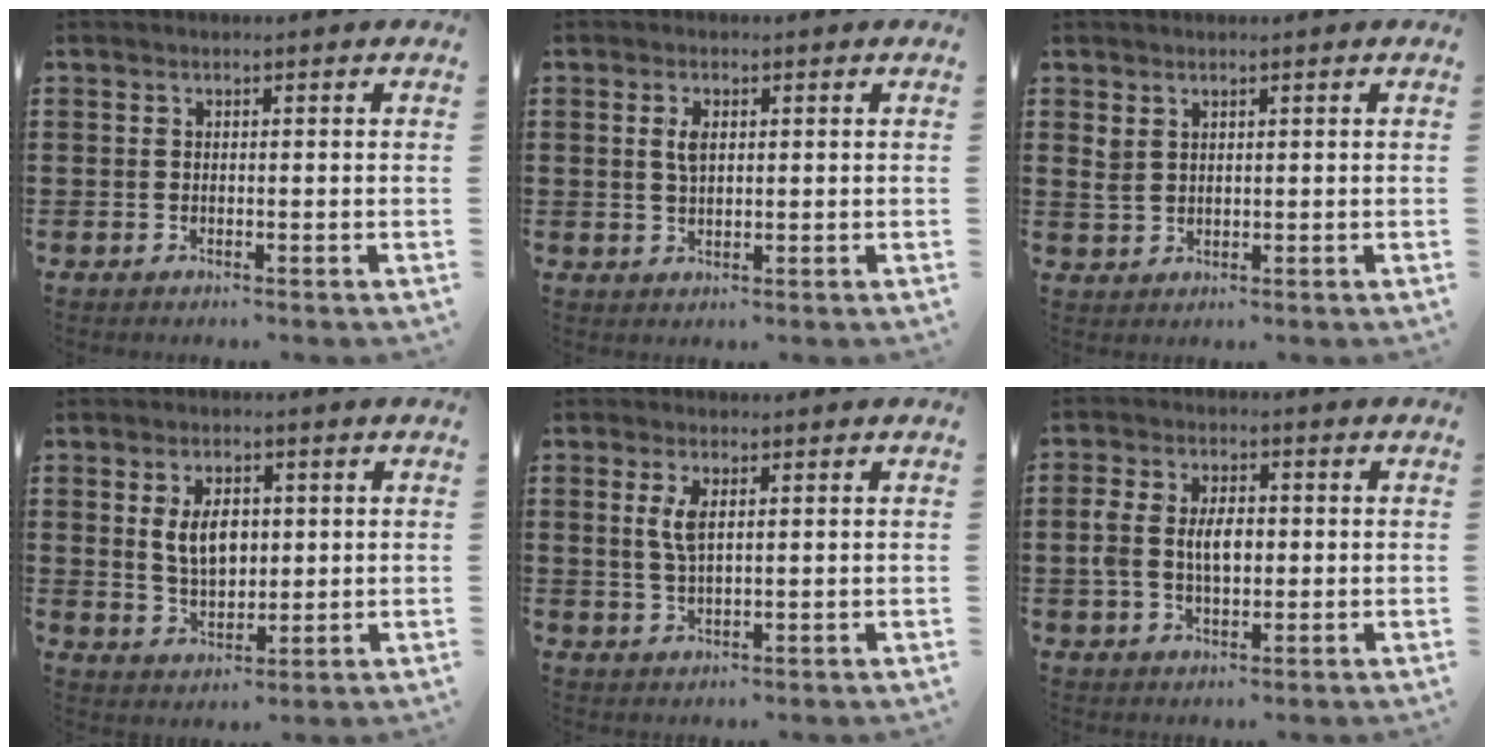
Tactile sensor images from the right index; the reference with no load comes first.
{"total": 2.8, "force": [0.7, 1.3, 2.3], "torque": [-0.050, 0.007, 0.011]}
{"total": 2.0, "force": [1.4, 1.1, 0.8], "torque": [-0.018, 0.004, 0.027]}
{"total": 6.0, "force": [1.0, 3.5, 4.7], "torque": [-0.084, 0.007, 0.012]}
{"total": 3.6, "force": [1.0, 1.4, 3.1], "torque": [-0.067, 0.007, 0.016]}
{"total": 5.5, "force": [0.1, 3.2, 4.5], "torque": [-0.090, 0.005, -0.003]}